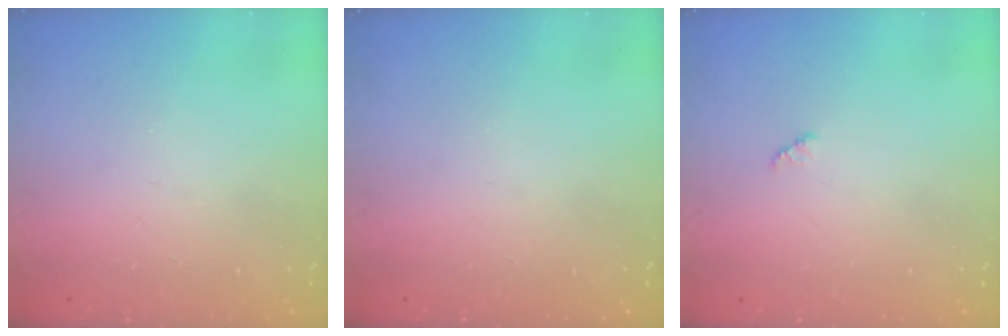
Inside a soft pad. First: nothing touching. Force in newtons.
{"total": 0.0}
{"total": 1.3, "press": 1.3, "slide": 0.2}